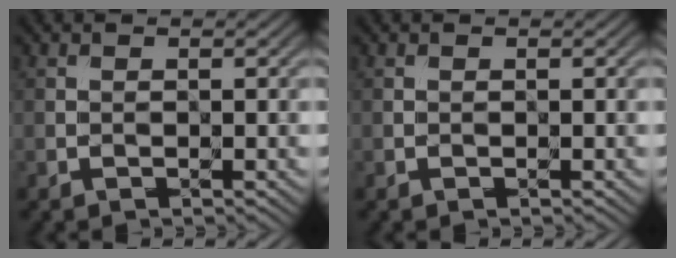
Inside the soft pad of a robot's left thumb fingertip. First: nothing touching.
{"total": 0.0}